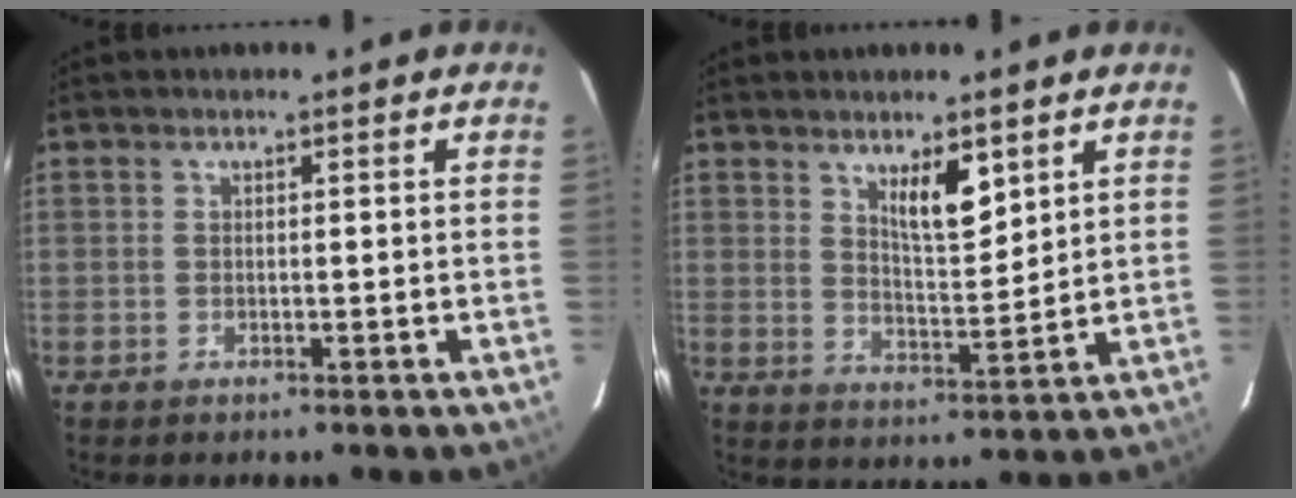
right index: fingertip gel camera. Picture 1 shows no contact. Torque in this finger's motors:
{"motor_torque": [0.21, 0.16, 0.10, 0.05]}